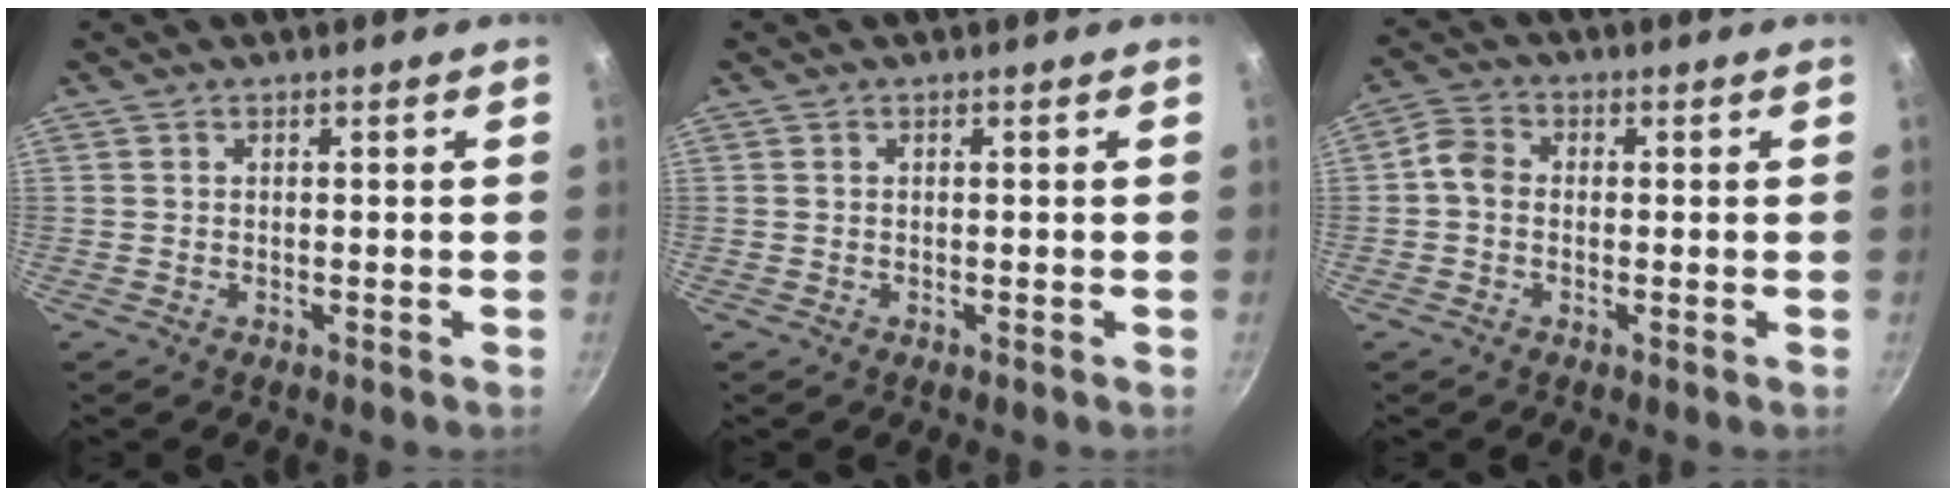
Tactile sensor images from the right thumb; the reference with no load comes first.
{"total": 0.0}
{"total": 4.4, "force": [-0.4, 3.6, 2.5], "torque": [-0.043, 0.015, -0.023]}